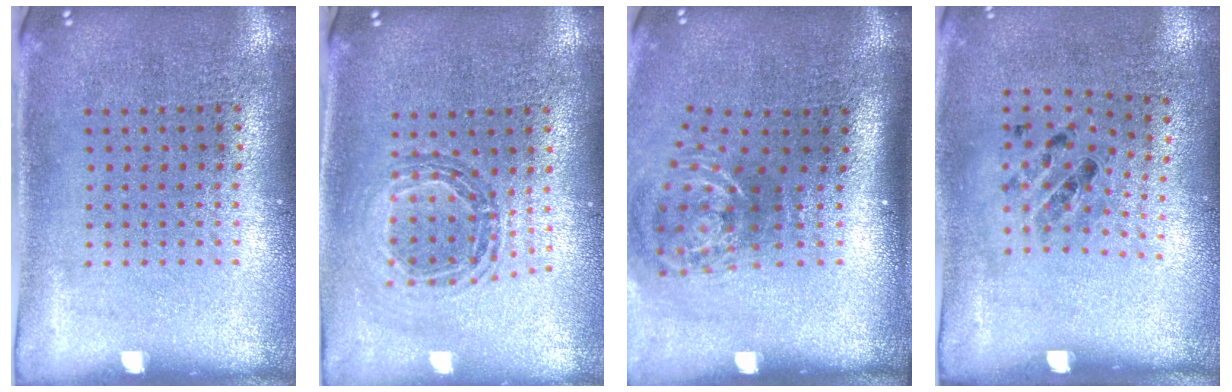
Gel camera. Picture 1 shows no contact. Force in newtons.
{"total": 0.8, "press": 0.8, "slide": 0.1}
{"total": 2.0, "press": 1.3, "slide": 1.6}
{"total": 1.1, "press": 0.7, "slide": 0.8}